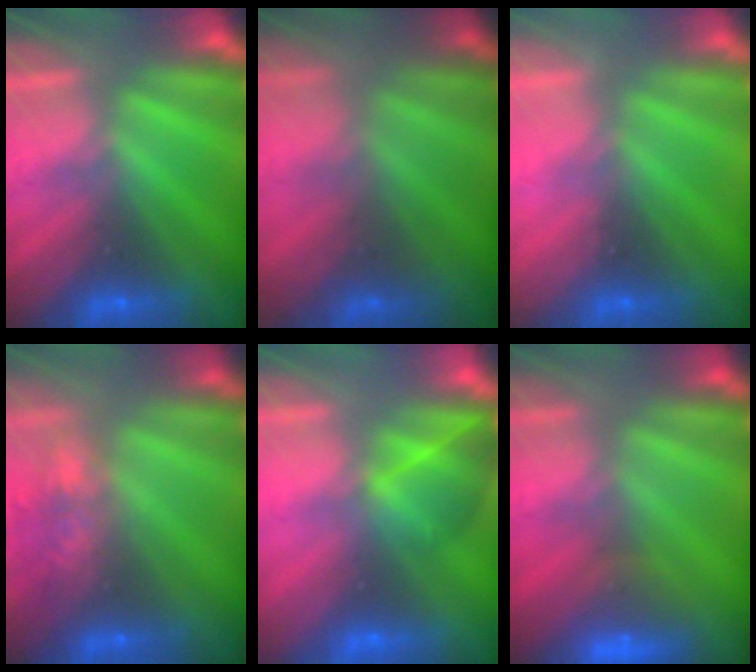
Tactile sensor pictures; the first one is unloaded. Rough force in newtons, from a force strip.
{"total": 7.9}
{"total": 2.4}
{"total": 10.0}
{"total": 2.9}
{"total": 7.3}